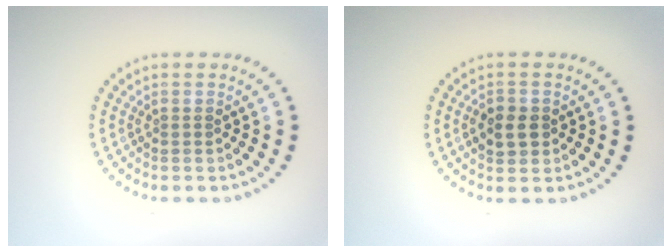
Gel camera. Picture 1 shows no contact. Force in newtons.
{"total": 2.6, "press": 2.6, "slide": 0.3}